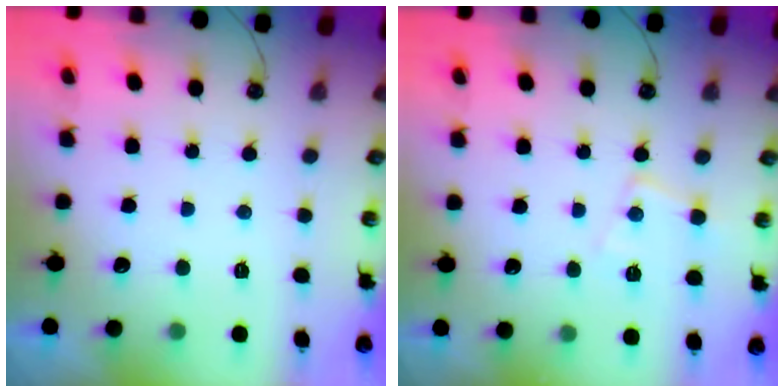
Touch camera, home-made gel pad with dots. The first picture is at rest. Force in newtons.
{"total": 8.5, "press": 8.5, "slide": 0.6}